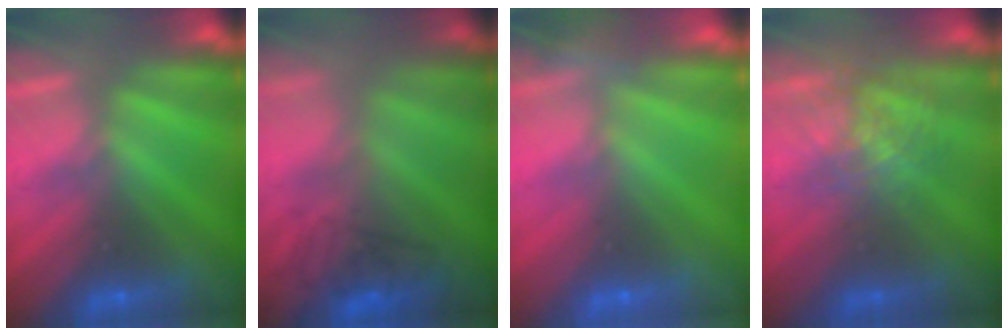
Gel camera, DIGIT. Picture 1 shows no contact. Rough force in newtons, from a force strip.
{"total": 3.6}
{"total": 7.4}
{"total": 2.7}